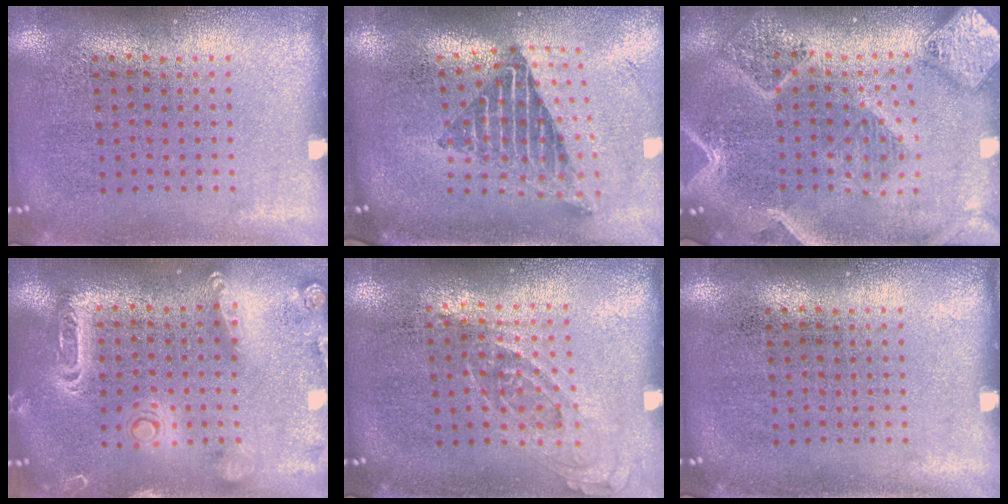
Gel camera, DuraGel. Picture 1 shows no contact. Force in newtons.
{"total": 2.3, "press": 1.6, "slide": 1.7}
{"total": 2.9, "press": 2.5, "slide": 1.5}
{"total": 2.1, "press": 1.9, "slide": 0.9}
{"total": 0.7, "press": 0.7, "slide": 0.3}
{"total": 0.0}